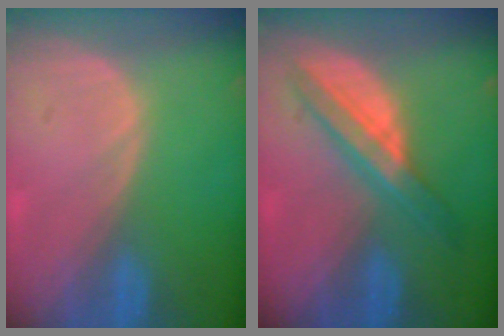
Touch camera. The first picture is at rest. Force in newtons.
{"total": 6.2, "press": 6.2, "slide": 0.1}